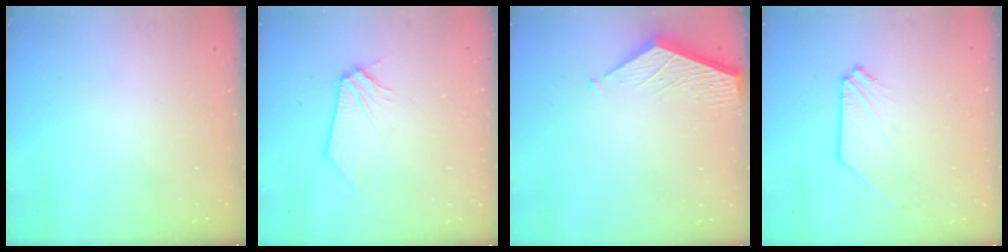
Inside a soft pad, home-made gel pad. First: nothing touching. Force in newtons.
{"total": 0.0}
{"total": 3.4, "press": 3.4, "slide": 0.4}
{"total": 0.9, "press": 0.9, "slide": 0.0}